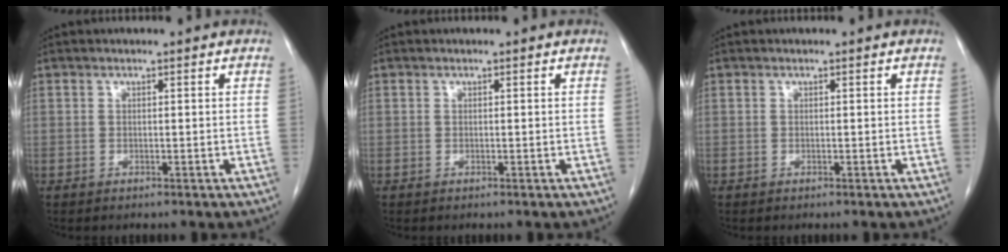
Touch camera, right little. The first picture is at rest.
{"total": 0.0}
{"total": 0.0}